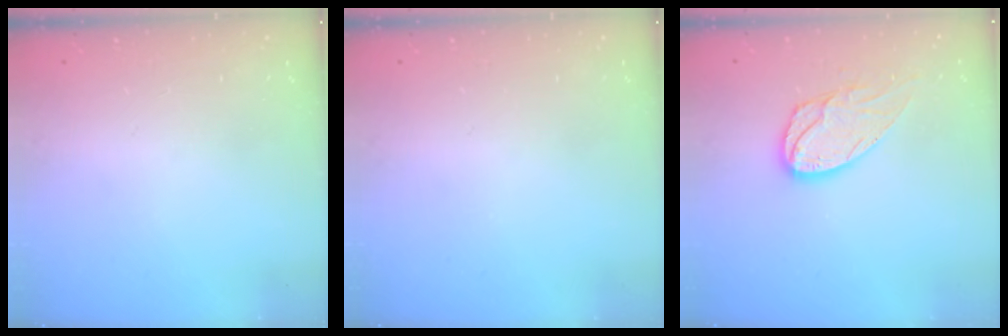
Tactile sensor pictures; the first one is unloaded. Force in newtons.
{"total": 0.0}
{"total": 11.6, "press": 11.6, "slide": 0.9}